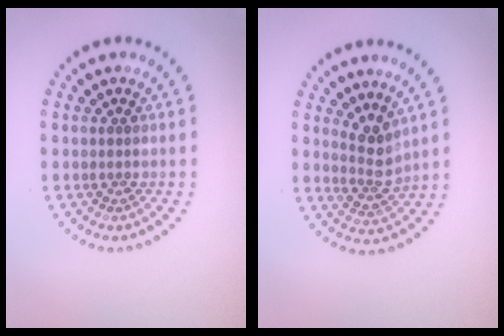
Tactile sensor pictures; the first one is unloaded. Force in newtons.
{"total": 2.6, "press": 2.0, "slide": 1.7}